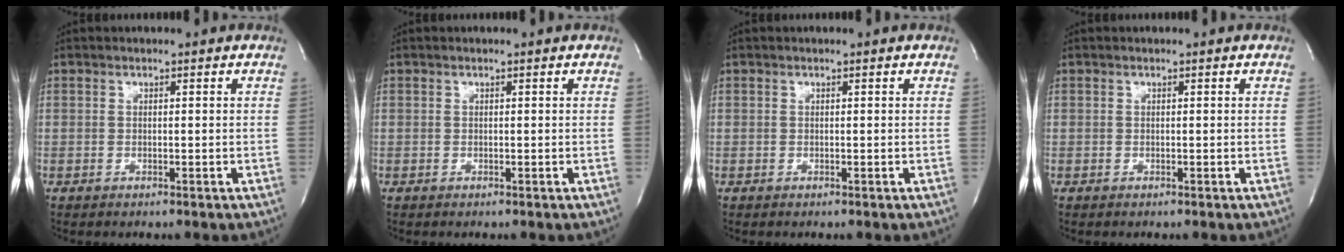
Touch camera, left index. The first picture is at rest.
{"total": 0.0}
{"total": 0.0}
{"total": 0.0}